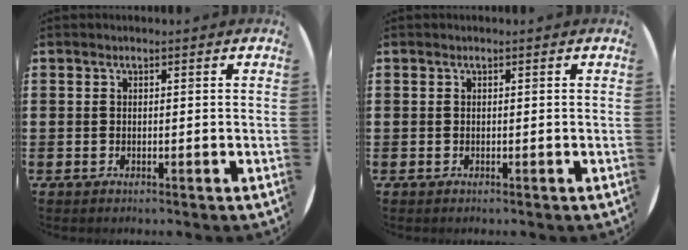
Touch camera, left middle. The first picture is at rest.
{"total": 0.0}